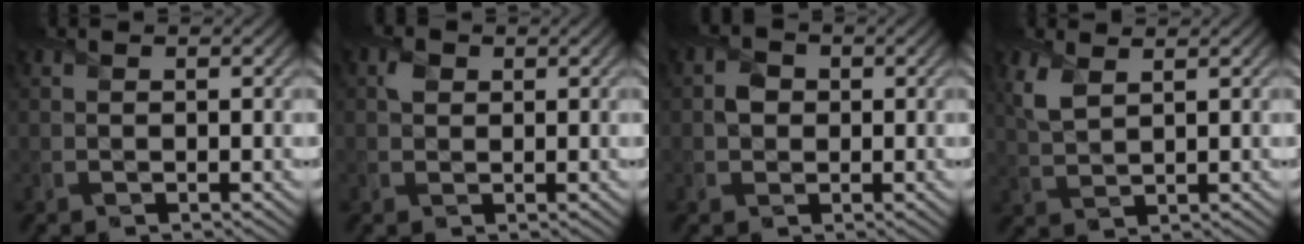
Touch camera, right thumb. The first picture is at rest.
{"total": 1.5, "force": [0.5, 1.3, 0.5], "torque": [-0.013, 0.002, 0.004]}
{"total": 2.1, "force": [0.0, 1.9, 0.8], "torque": [-0.017, -0.001, -0.007]}
{"total": 3.6, "force": [2.0, 1.5, 2.5], "torque": [-0.076, 0.004, 0.046]}